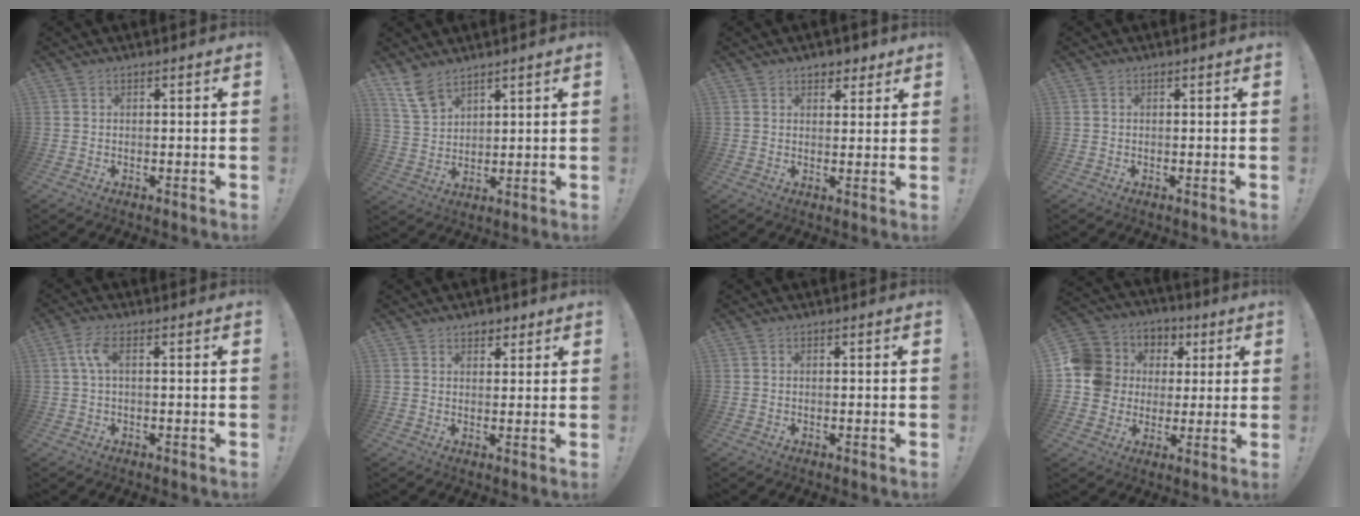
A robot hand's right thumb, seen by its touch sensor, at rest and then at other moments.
{"total": 8.1, "force": [6.3, 3.7, 3.6], "torque": [-0.076, -0.029, 0.125]}
{"total": 3.9, "force": [2.6, 2.7, 1.1], "torque": [-0.006, -0.010, 0.045]}
{"total": 0.0}
{"total": 4.8, "force": [0.6, 1.7, 4.5], "torque": [-0.096, 0.006, 0.011]}
{"total": 3.2, "force": [2.0, 2.4, 0.6], "torque": [0.005, -0.010, 0.034]}
{"total": 0.0}
{"total": 12.2, "force": [1.3, 11.5, 3.9], "torque": [-0.061, -0.001, 0.037]}